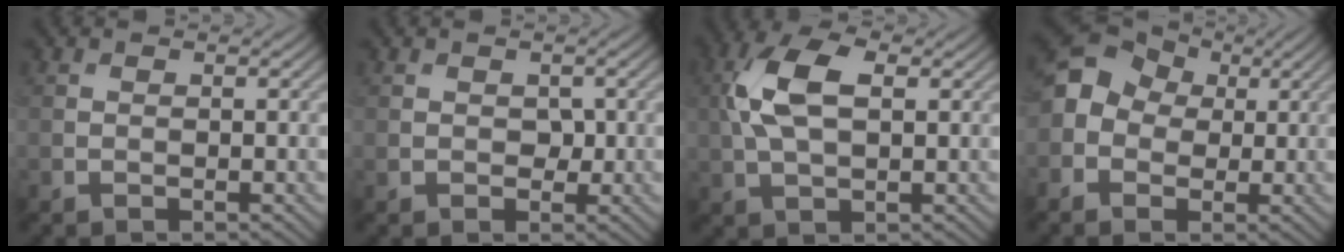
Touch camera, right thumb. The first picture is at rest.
{"total": 1.7, "force": [0.1, 1.4, 1.0], "torque": [-0.022, -0.006, 0.004]}
{"total": 8.3, "force": [1.5, 4.2, 7.0], "torque": [-0.166, 0.017, 0.021]}
{"total": 9.0, "force": [0.4, 7.8, 4.4], "torque": [-0.118, 0.015, -0.026]}